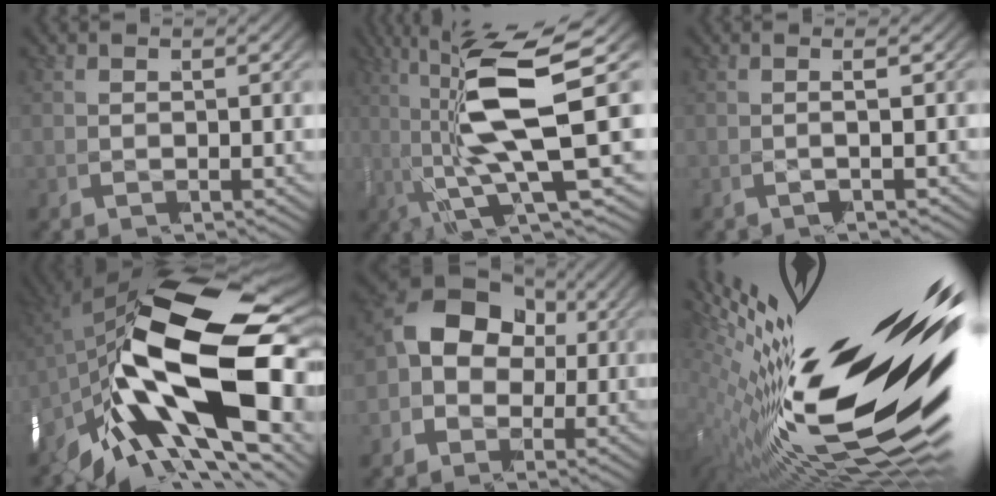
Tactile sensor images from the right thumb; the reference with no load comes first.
{"total": 10.2, "force": [0.8, 3.4, 9.6], "torque": [-0.183, -0.002, 0.013]}
{"total": 1.6, "force": [0.2, 0.0, 1.6], "torque": [-0.018, 0.016, -0.007]}
{"total": 23.0, "force": [-0.1, 12.0, 19.7], "torque": [-0.326, -0.018, -0.003]}
{"total": 7.2, "force": [0.4, 6.2, 3.6], "torque": [-0.087, -0.002, -0.003]}
{"total": 21.8, "force": [-1.6, 11.4, 18.6], "torque": [-0.285, -0.036, 0.001]}